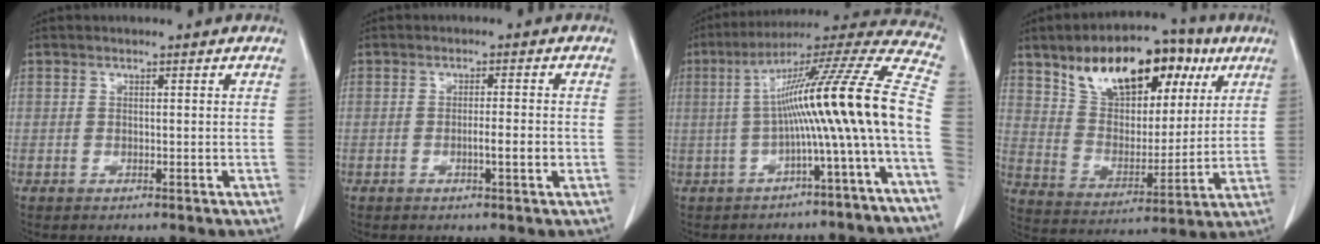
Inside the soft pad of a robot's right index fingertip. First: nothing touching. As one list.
[{"total": 3.5, "force": [-0.9, 0.6, 3.4], "torque": [-0.059, 0.000, -0.010]}, {"total": 19.1, "force": [-2.6, -1.0, 18.9], "torque": [-0.281, 0.043, -0.047]}, {"total": 20.5, "force": [10.5, 10.9, 13.8], "torque": [-0.237, 0.048, 0.182]}]